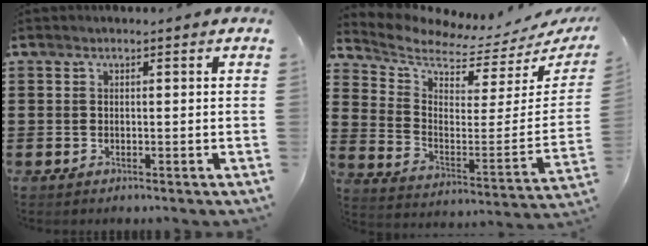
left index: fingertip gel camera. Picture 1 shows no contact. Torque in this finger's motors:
{"motor_torque": [1.09, -1.05, -0.04, -0.03]}